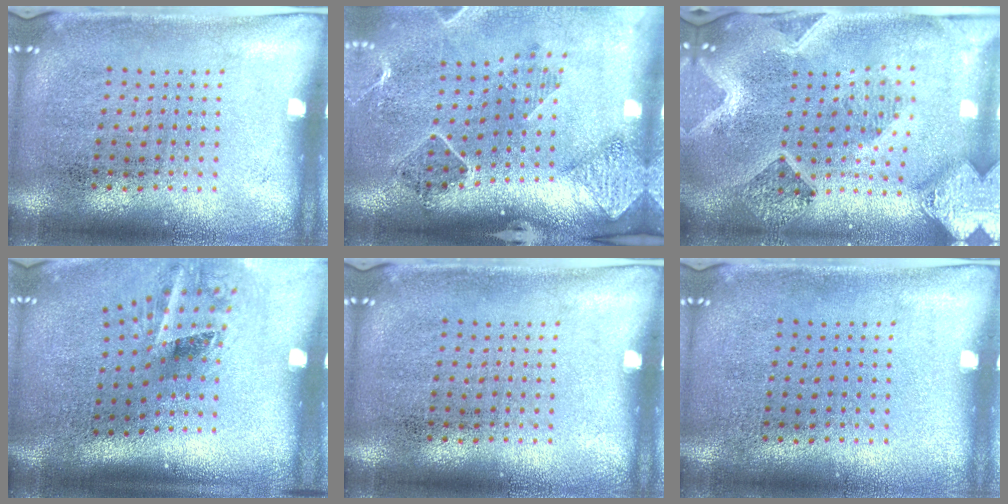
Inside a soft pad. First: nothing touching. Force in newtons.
{"total": 1.6, "press": 1.6, "slide": 0.2}
{"total": 4.1, "press": 3.2, "slide": 2.6}
{"total": 2.0, "press": 1.2, "slide": 1.6}
{"total": 0.0}
{"total": 0.0}